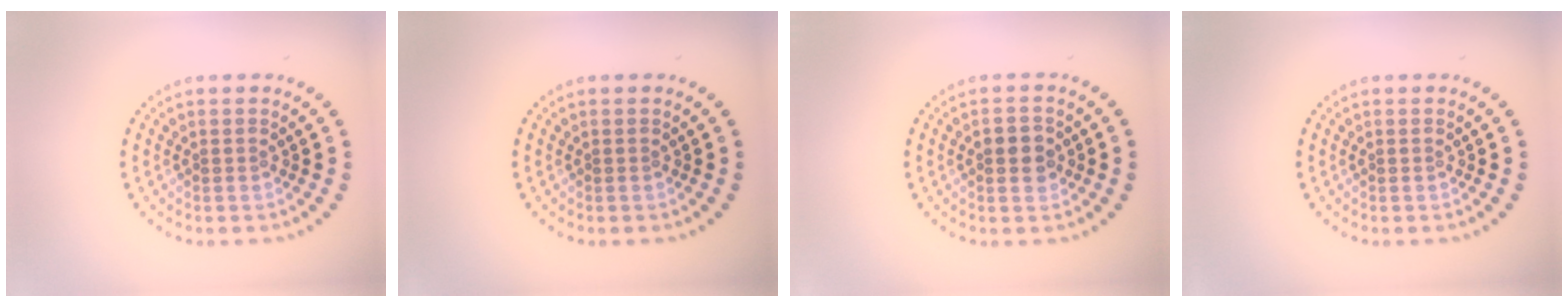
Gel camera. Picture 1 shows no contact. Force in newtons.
{"total": 0.0}
{"total": 2.1, "press": 2.1, "slide": 0.2}
{"total": 0.0}